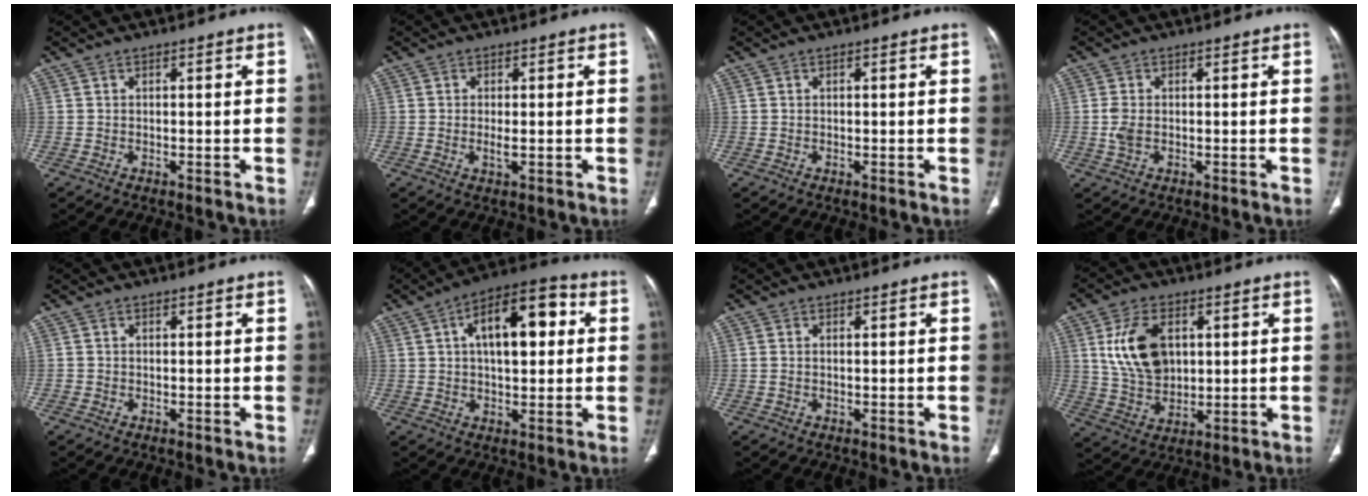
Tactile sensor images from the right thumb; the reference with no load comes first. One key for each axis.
{"total": 2.2, "fx": -0.3, "fy": 0.9, "fz": 2.0, "tx": -0.043, "ty": -0.004, "tz": -0.004}
{"total": 0.0}
{"total": 2.7, "fx": -0.3, "fy": 1.6, "fz": 2.2, "tx": -0.059, "ty": 0.002, "tz": -0.005}
{"total": 0.6, "fx": -0.1, "fy": 0.5, "fz": 0.1, "tx": 0.000, "ty": 0.004, "tz": -0.002}
{"total": 14.4, "fx": 3.3, "fy": 6.9, "fz": 12.2, "tx": -0.165, "ty": 0.020, "tz": 0.045}
{"total": 1.1, "fx": 0.1, "fy": 0.7, "fz": 0.9, "tx": -0.034, "ty": 0.010, "tz": 0.005}
{"total": 12.4, "fx": 3.2, "fy": 8.0, "fz": 8.9, "tx": -0.147, "ty": -0.011, "tz": 0.068}